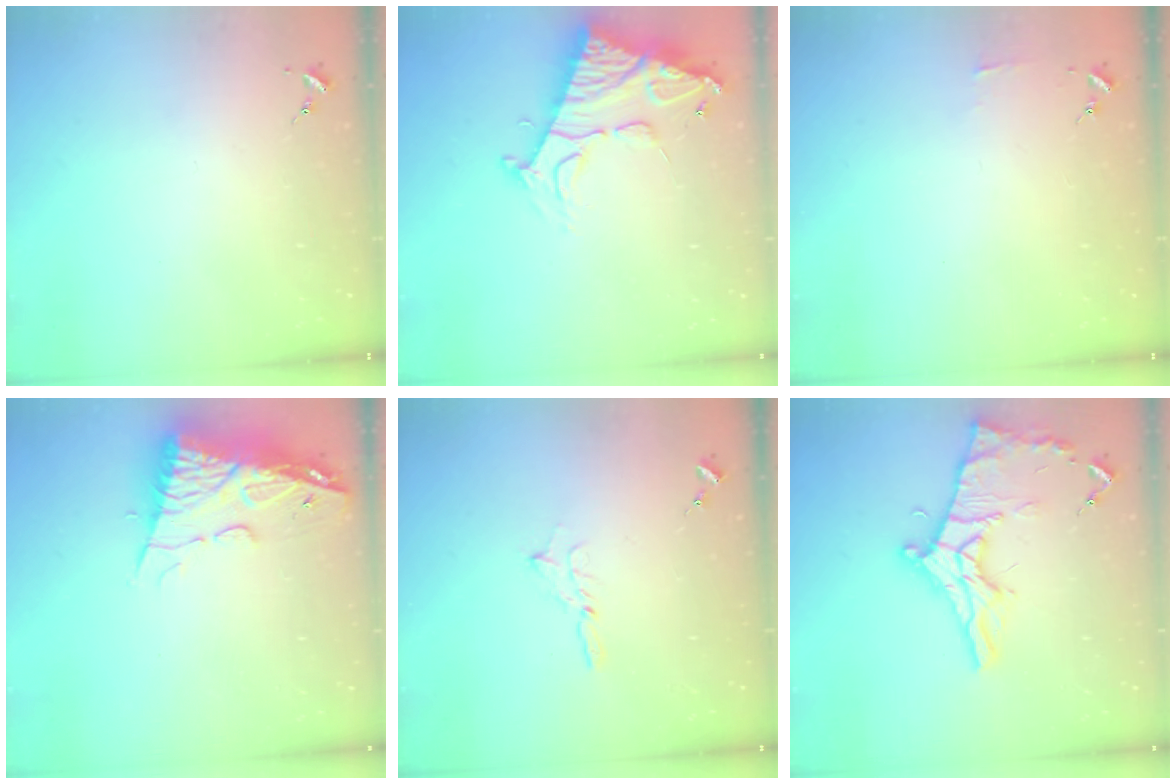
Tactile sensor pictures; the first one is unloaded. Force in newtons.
{"total": 18.5, "press": 18.4, "slide": 1.8}
{"total": 2.9, "press": 2.9, "slide": 0.3}
{"total": 13.2, "press": 13.1, "slide": 1.4}
{"total": 2.0, "press": 2.0, "slide": 0.2}
{"total": 17.3, "press": 17.3, "slide": 1.0}